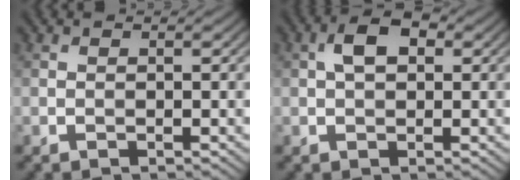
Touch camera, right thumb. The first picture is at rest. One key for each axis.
{"total": 4.1, "fx": 1.0, "fy": 2.3, "fz": 3.2, "tx": -0.059, "ty": 0.010, "tz": 0.012}